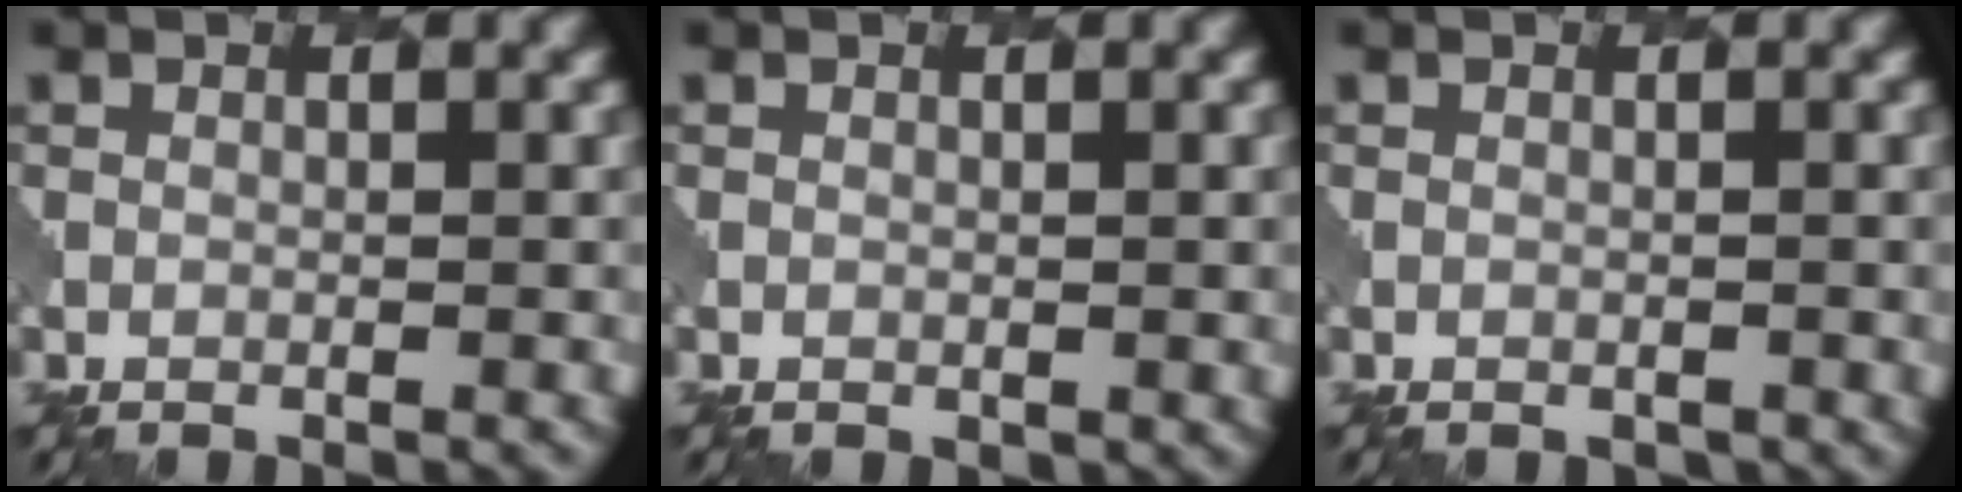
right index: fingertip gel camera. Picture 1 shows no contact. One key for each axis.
{"total": 0.7, "fx": 0.2, "fy": 0.6, "fz": 0.4, "tx": -0.007, "ty": -0.003, "tz": 0.004}
{"total": 0.7, "fx": -0.3, "fy": 0.6, "fz": 0.2, "tx": -0.003, "ty": 0.000, "tz": 0.001}